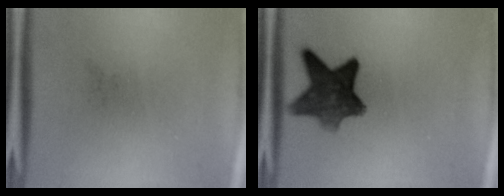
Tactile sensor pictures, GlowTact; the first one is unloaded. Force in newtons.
{"total": 9.2}